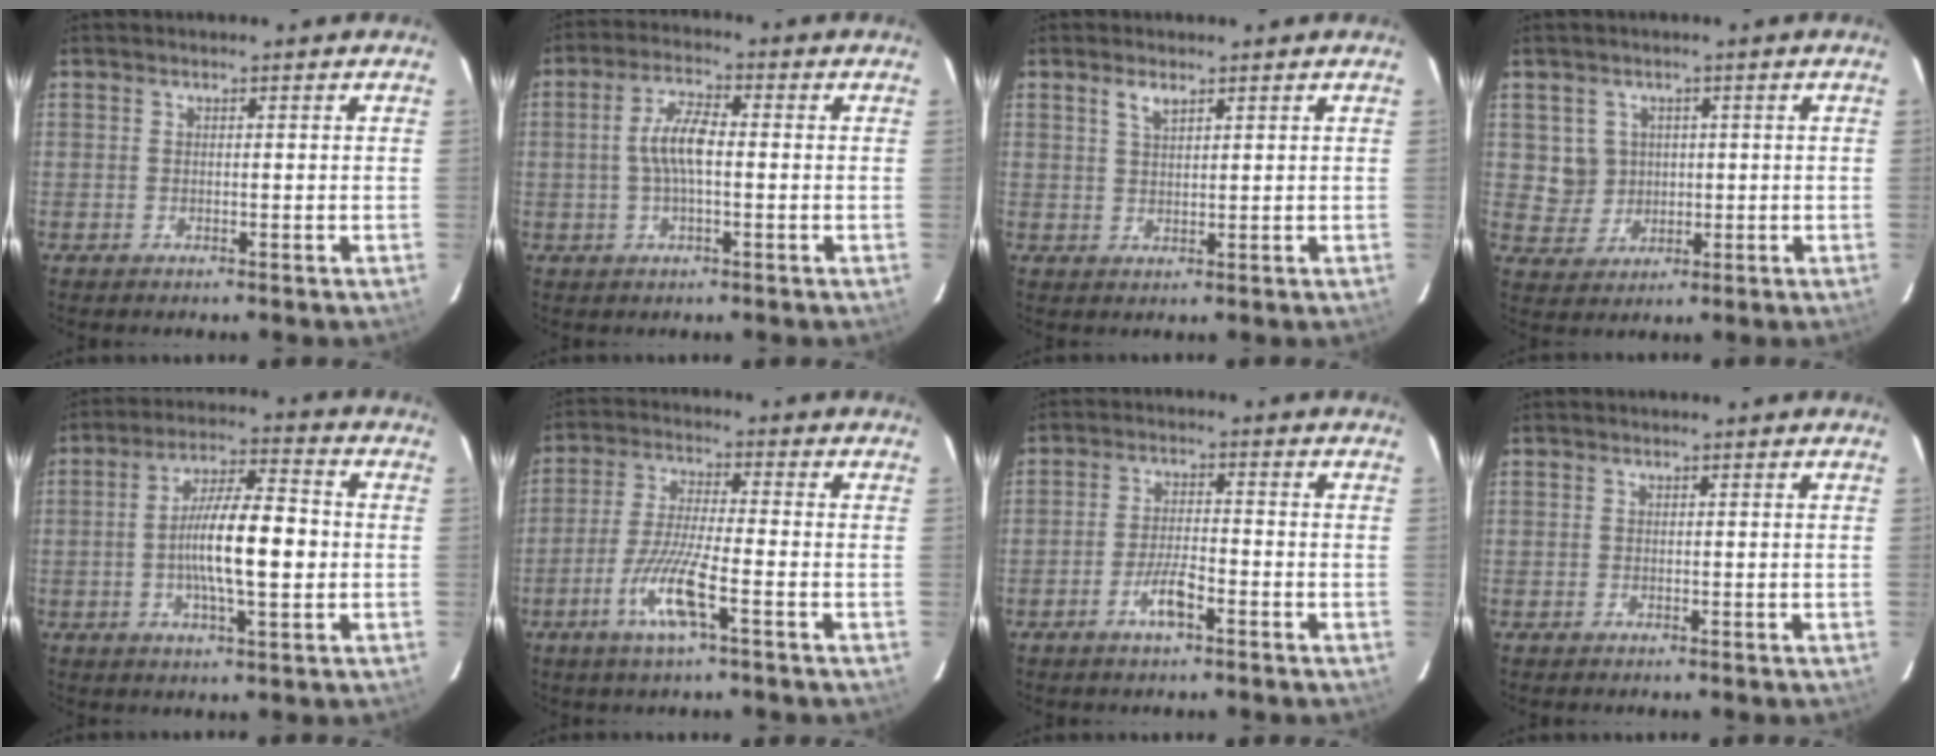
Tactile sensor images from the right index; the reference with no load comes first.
{"total": 6.2, "force": [-0.3, 2.1, 5.9], "torque": [-0.117, 0.011, -0.006]}
{"total": 2.5, "force": [1.6, 1.0, 1.6], "torque": [-0.029, 0.004, 0.031]}
{"total": 5.3, "force": [1.0, 5.1, 0.7], "torque": [-0.016, 0.011, 0.031]}
{"total": 11.8, "force": [-1.3, 2.7, 11.4], "torque": [-0.206, 0.004, -0.023]}
{"total": 9.2, "force": [-4.4, 0.7, 8.1], "torque": [-0.170, -0.008, -0.086]}
{"total": 5.0, "force": [-3.0, 1.1, 3.8], "torque": [-0.082, 0.000, -0.055]}
{"total": 0.0}